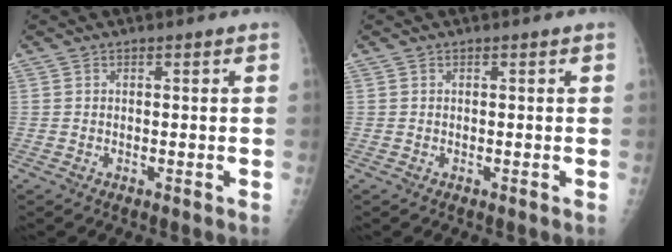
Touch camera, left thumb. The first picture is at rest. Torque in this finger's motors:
{"motor_torque": [0.02, 0.01, 0.07, 0.06, 0.00]}